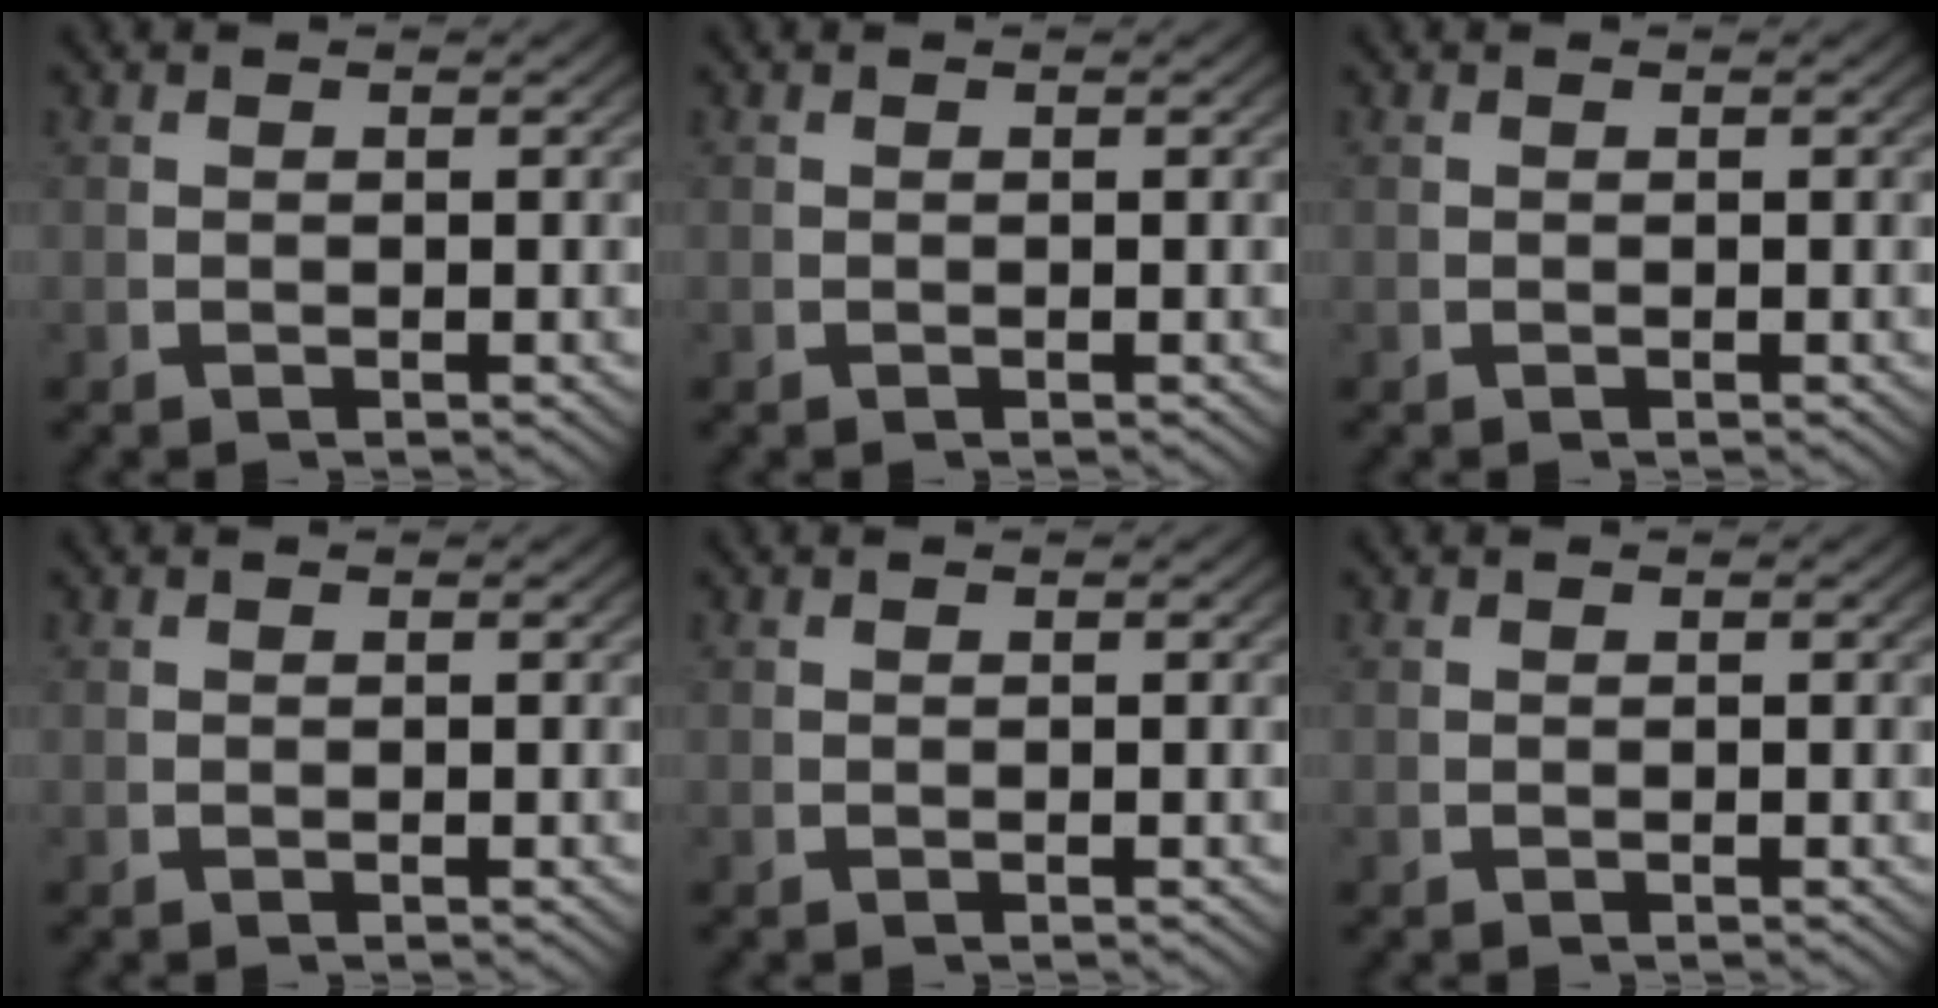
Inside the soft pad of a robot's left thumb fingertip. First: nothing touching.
{"total": 0.0}
{"total": 0.0}
{"total": 0.0}
{"total": 0.0}
{"total": 0.0}